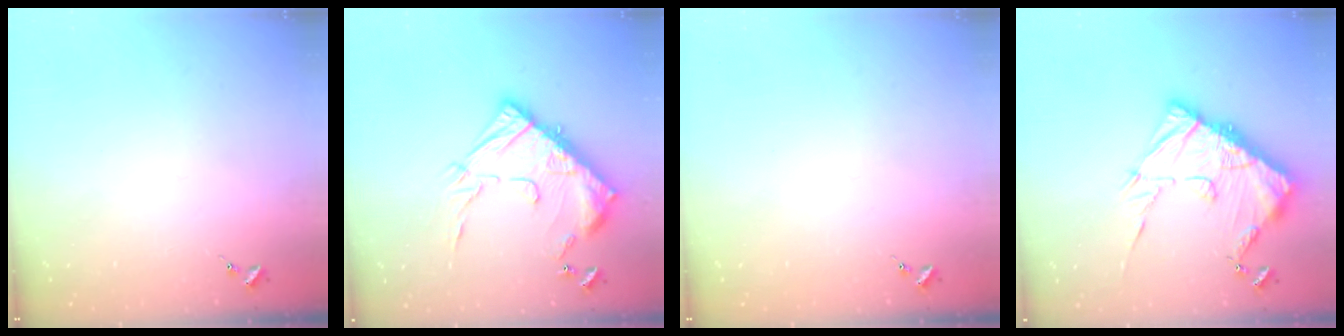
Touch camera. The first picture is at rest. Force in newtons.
{"total": 20.3, "press": 20.3, "slide": 1.1}
{"total": 0.0}
{"total": 18.0, "press": 17.9, "slide": 1.6}